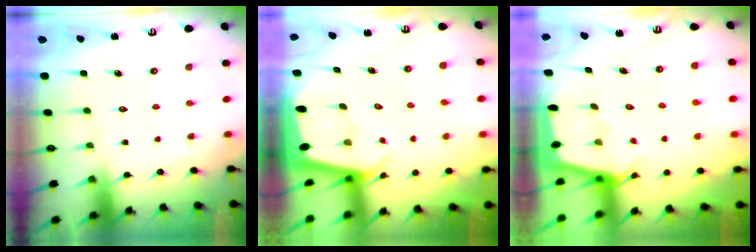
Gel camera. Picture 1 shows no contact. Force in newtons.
{"total": 1.9, "press": 1.9, "slide": 0.1}
{"total": 2.0, "press": 2.0, "slide": 0.3}